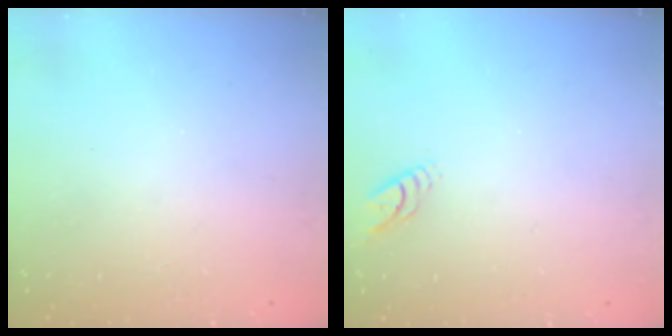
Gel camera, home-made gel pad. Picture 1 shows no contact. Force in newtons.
{"total": 4.0, "press": 4.0, "slide": 0.2}